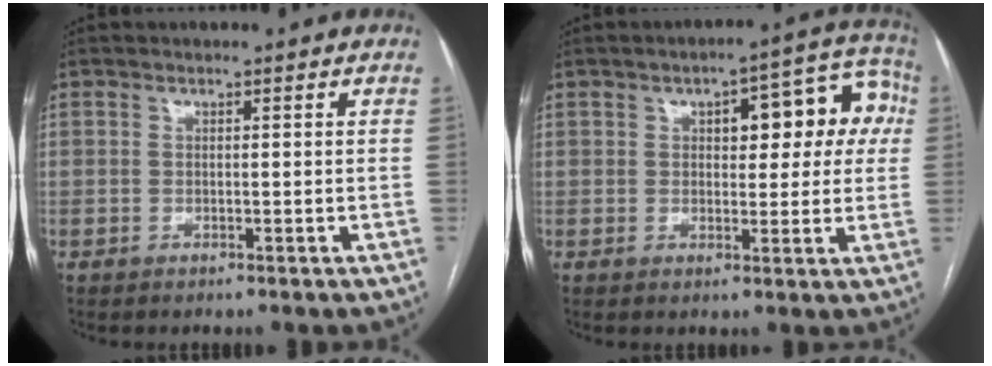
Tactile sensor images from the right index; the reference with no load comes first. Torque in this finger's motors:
{"motor_torque": [0.26, -0.01, 0.16, 0.05]}